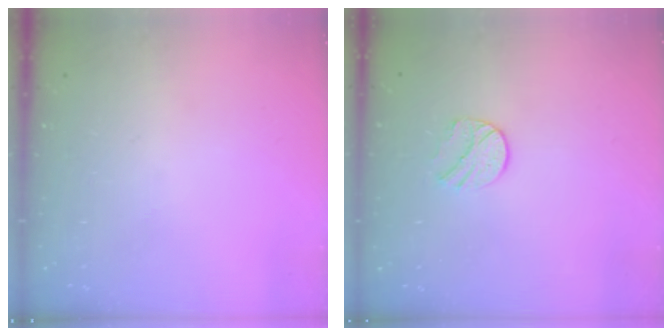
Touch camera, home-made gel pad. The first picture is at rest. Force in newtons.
{"total": 8.0, "press": 8.0, "slide": 0.6}